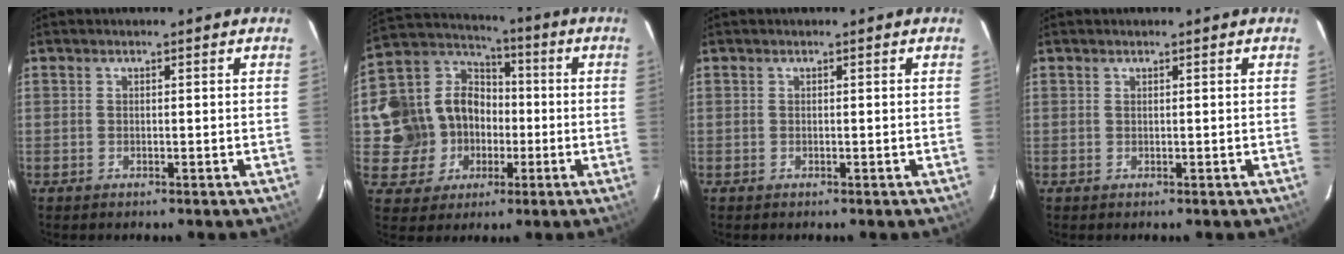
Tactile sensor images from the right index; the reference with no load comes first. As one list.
[{"total": 16.9, "force": [-2.6, 15.5, 6.0], "torque": [-0.164, 0.051, -0.026]}, {"total": 0.0}, {"total": 0.0}]